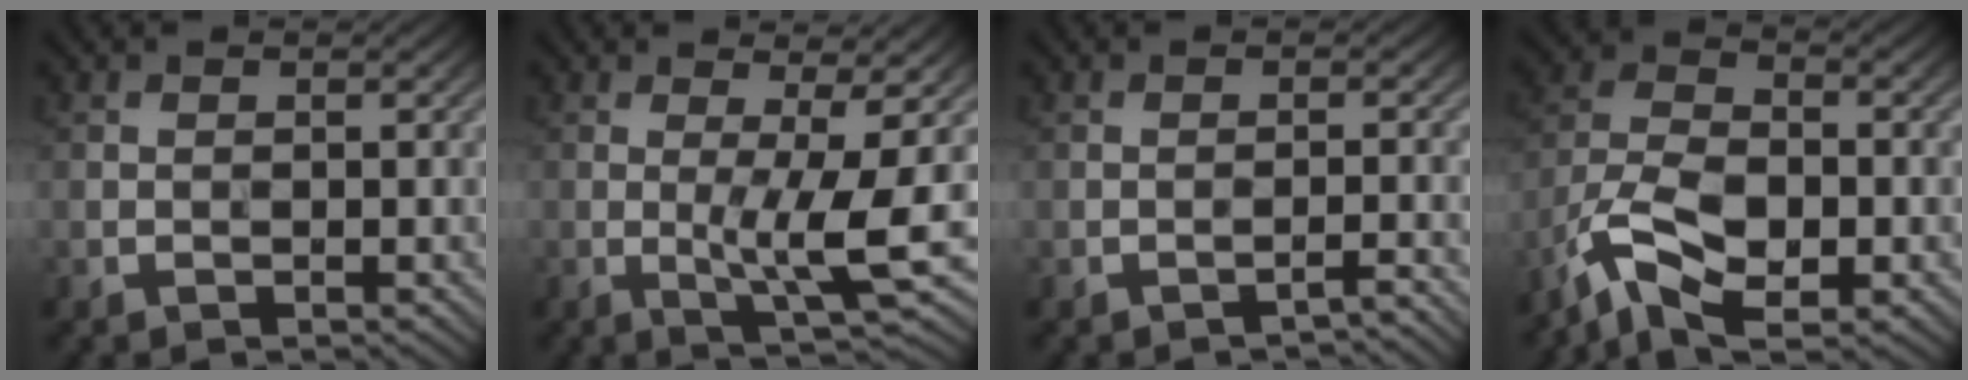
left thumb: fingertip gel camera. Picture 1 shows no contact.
{"total": 6.2, "force": [0.0, 0.6, 6.2], "torque": [-0.112, 0.006, 0.002]}
{"total": 1.6, "force": [-1.5, -0.2, 0.6], "torque": [-0.007, 0.013, -0.027]}
{"total": 10.1, "force": [-5.9, 4.4, 6.8], "torque": [-0.143, -0.003, -0.126]}